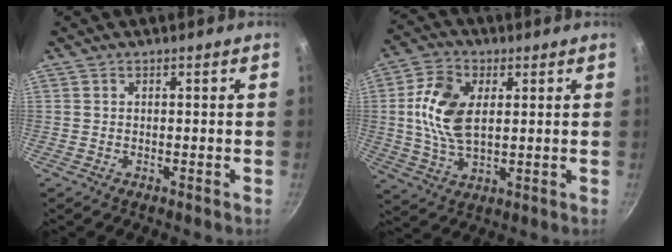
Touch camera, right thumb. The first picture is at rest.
{"total": 11.8, "force": [2.0, 6.9, 9.3], "torque": [-0.172, 0.004, 0.034]}